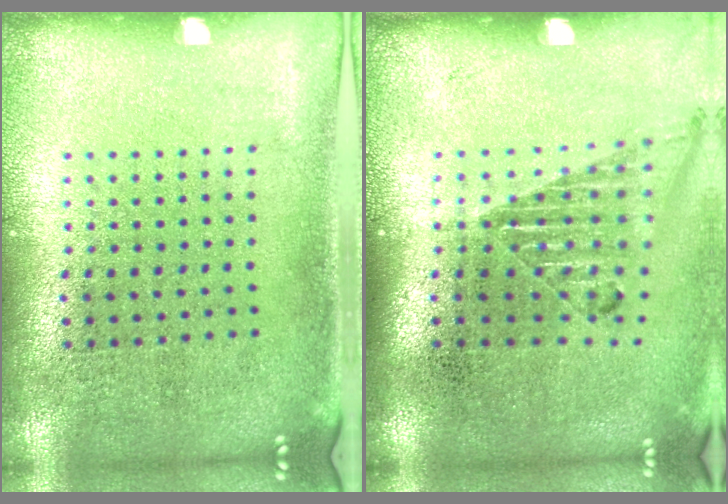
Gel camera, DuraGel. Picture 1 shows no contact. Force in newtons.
{"total": 1.2, "press": 1.1, "slide": 0.4}